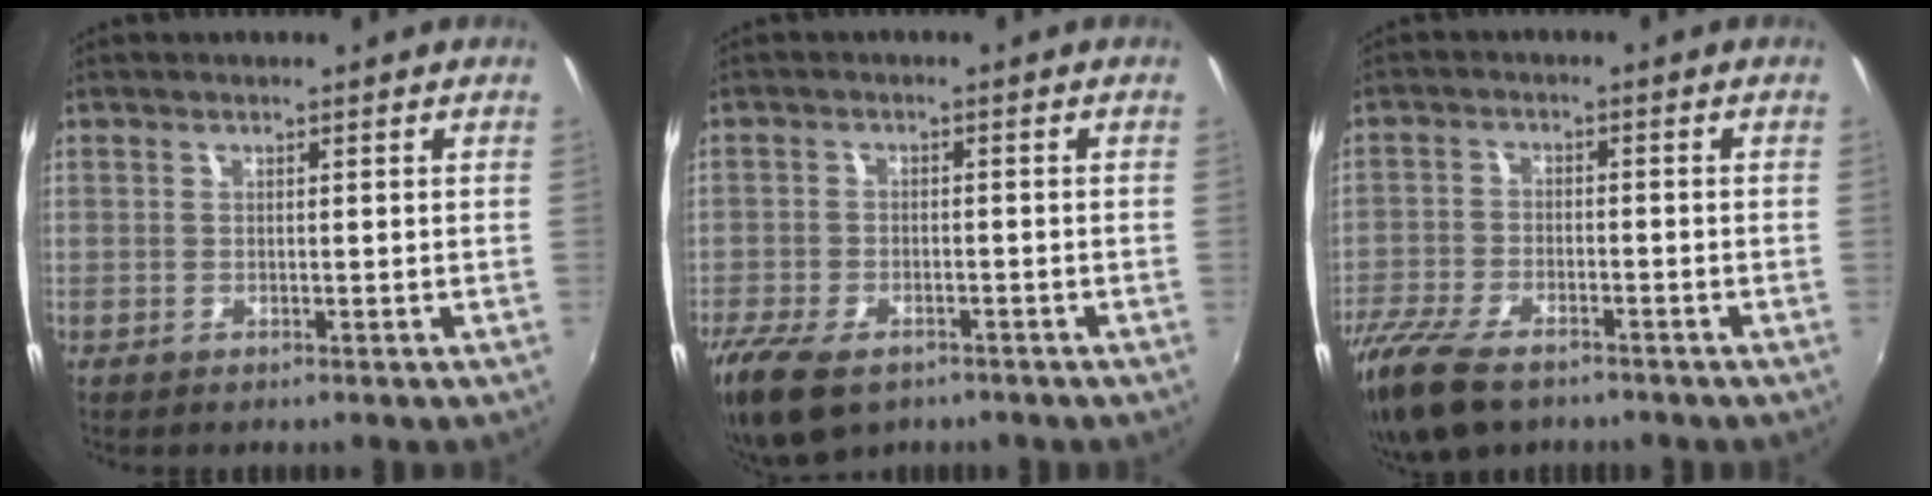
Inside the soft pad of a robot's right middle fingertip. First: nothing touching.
{"total": 11.2, "force": [-7.5, 5.5, 6.1], "torque": [-0.156, -0.033, -0.134]}
{"total": 13.1, "force": [-9.6, 5.6, 6.9], "torque": [-0.174, -0.038, -0.177]}